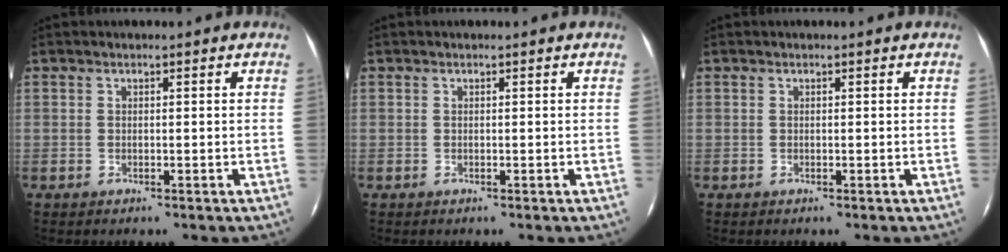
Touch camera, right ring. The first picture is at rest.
{"total": 0.0}
{"total": 0.0}